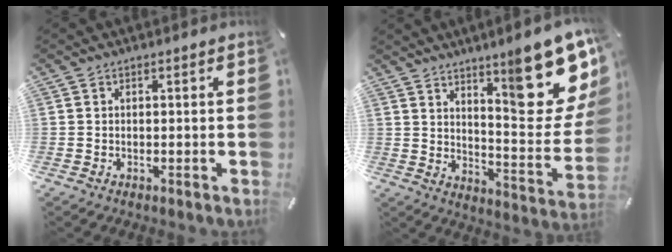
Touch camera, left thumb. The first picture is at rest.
{"total": 21.4, "force": [13.1, 7.2, 15.4], "torque": [-0.194, -0.103, 0.211]}